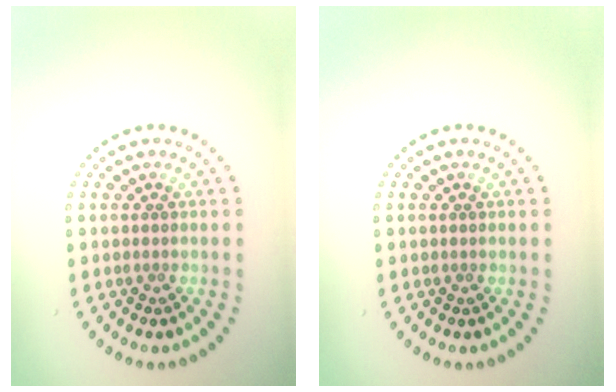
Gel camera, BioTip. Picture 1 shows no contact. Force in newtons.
{"total": 0.0}